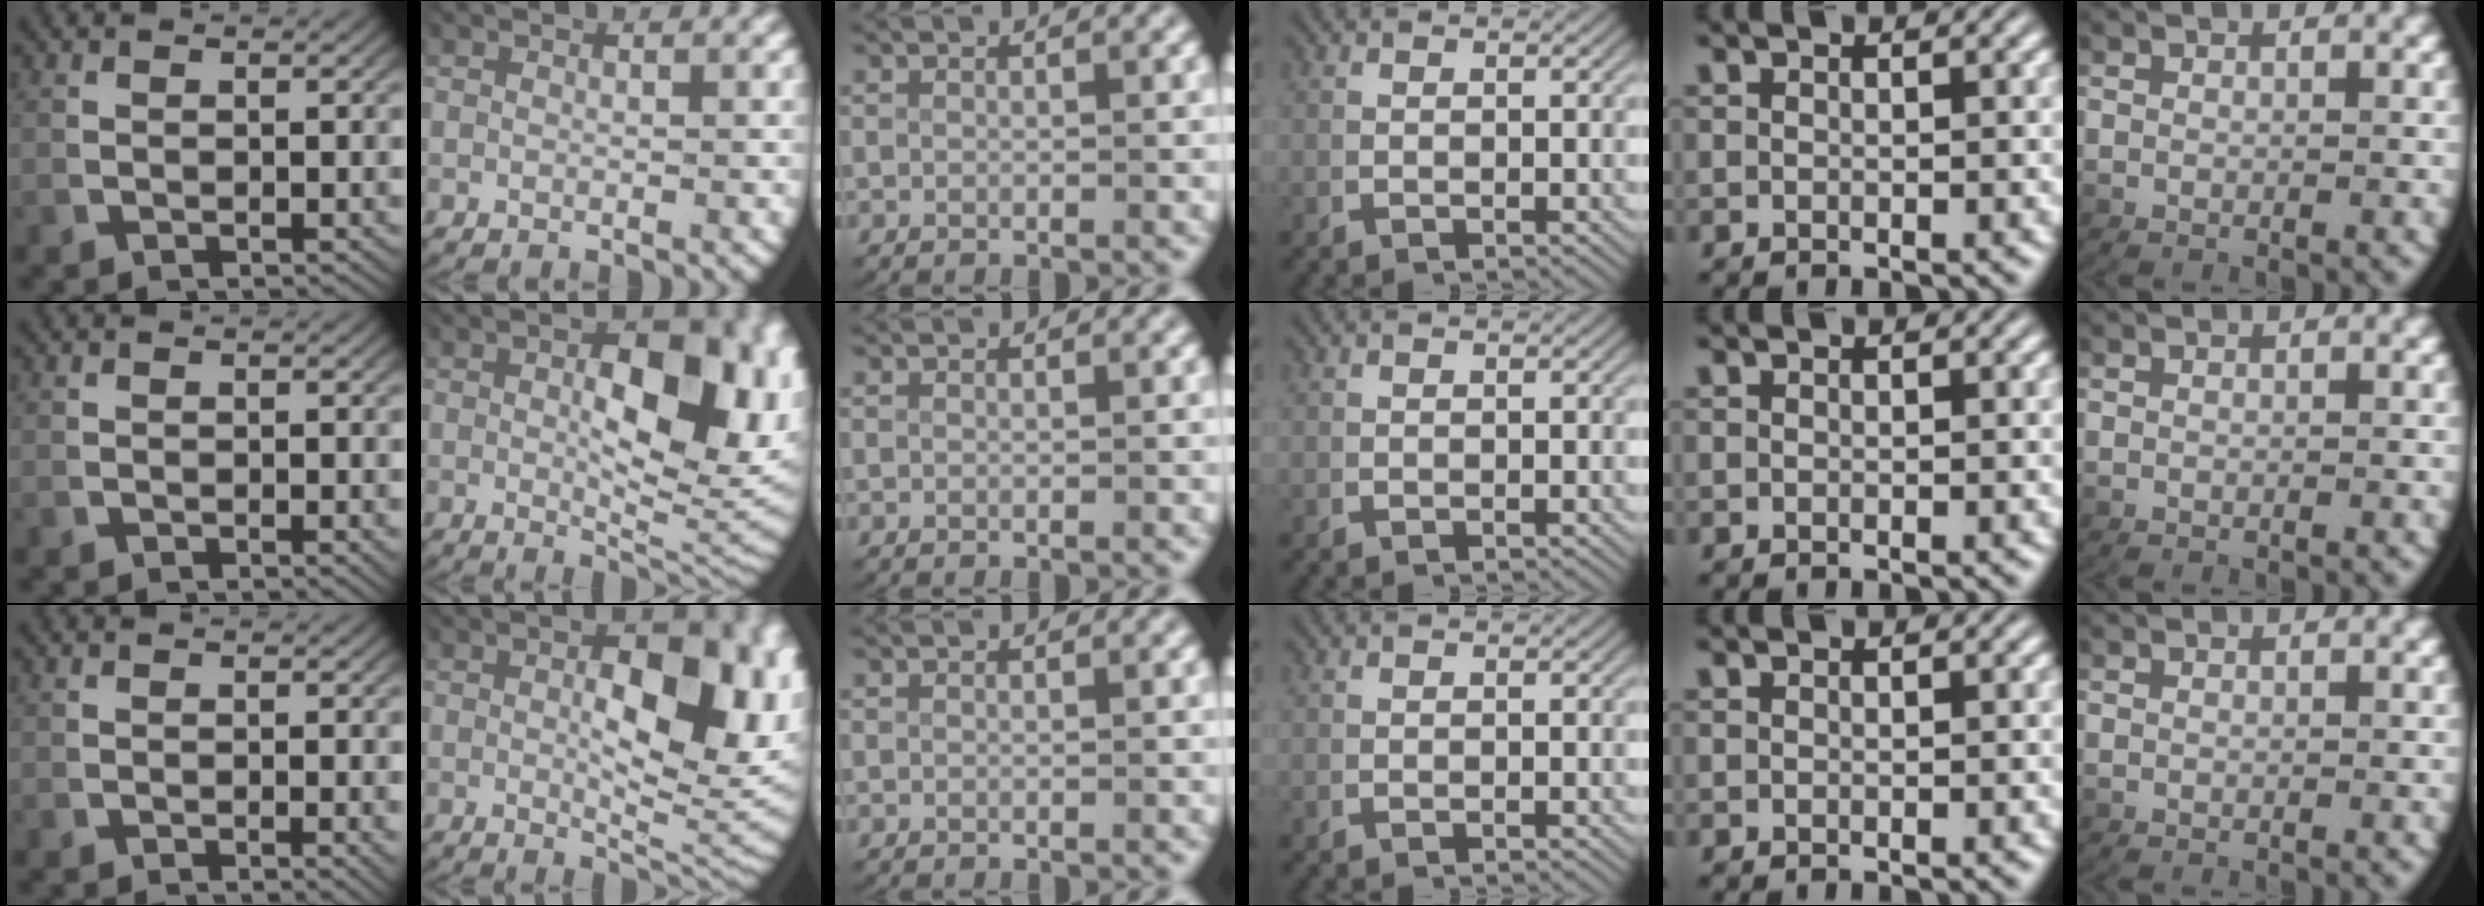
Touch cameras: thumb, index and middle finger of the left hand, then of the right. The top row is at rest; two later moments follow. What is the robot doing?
{"motion": "lift_and_place", "object": "plastic wrap"}